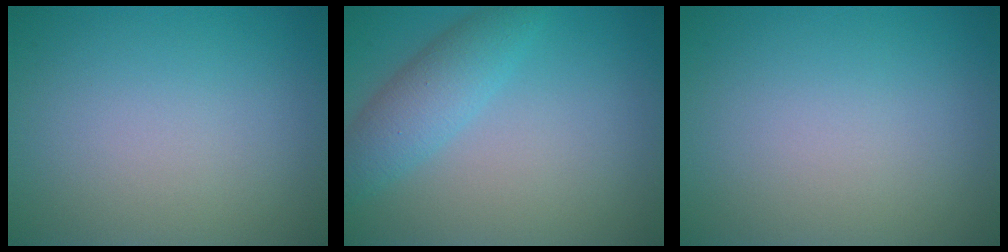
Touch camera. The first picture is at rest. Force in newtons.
{"total": 3.7, "press": 3.7, "slide": 0.1}
{"total": 0.0}